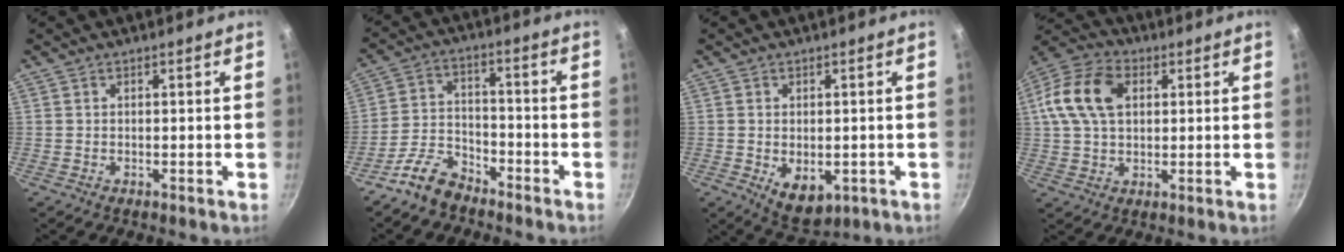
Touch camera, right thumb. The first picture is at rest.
{"total": 7.7, "force": [-6.1, 3.8, 2.8], "torque": [-0.045, 0.062, -0.126]}
{"total": 7.0, "force": [-1.4, 4.5, 5.2], "torque": [-0.068, -0.010, -0.006]}
{"total": 13.8, "force": [3.2, 9.3, 9.7], "torque": [-0.176, 0.017, 0.044]}